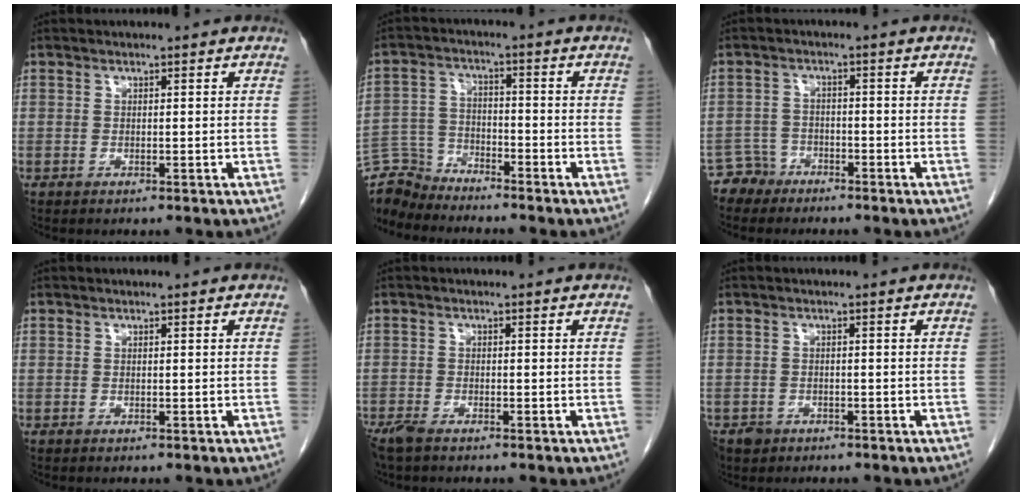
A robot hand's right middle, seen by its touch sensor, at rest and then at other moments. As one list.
[{"total": 7.0, "force": [-6.9, 0.9, -1.0], "torque": [0.016, 0.009, -0.135]}, {"total": 3.0, "force": [-2.5, 1.5, -0.8], "torque": [0.014, 0.006, -0.046]}, {"total": 0.0}, {"total": 3.2, "force": [-2.5, 0.8, 1.8], "torque": [-0.040, -0.009, -0.046]}, {"total": 2.3, "force": [-1.4, 1.8, 0.2], "torque": [-0.008, 0.005, -0.022]}]